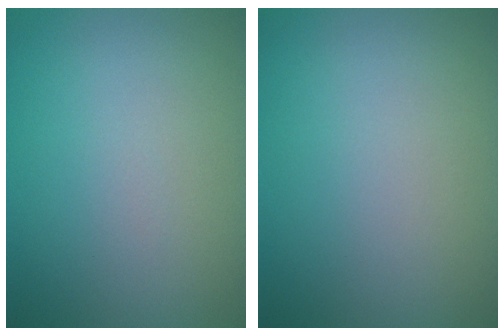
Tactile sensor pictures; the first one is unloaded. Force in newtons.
{"total": 0.0}